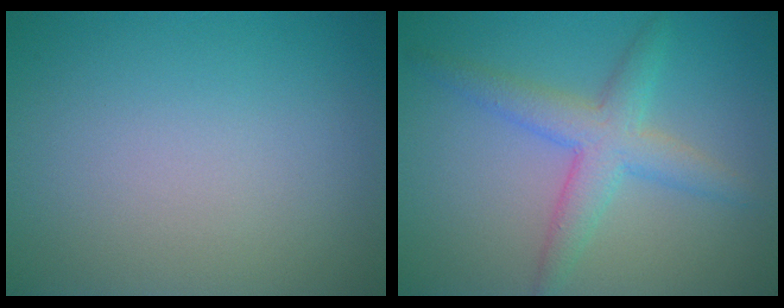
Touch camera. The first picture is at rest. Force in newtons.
{"total": 4.0, "press": 4.0, "slide": 0.1}